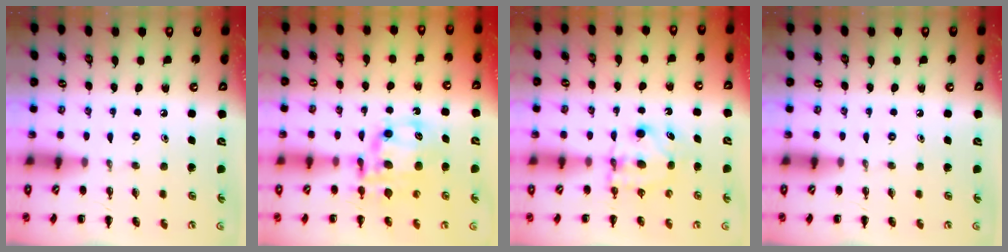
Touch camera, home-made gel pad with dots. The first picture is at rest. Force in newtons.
{"total": 11.9, "press": 11.5, "slide": 3.1}
{"total": 6.3, "press": 6.1, "slide": 1.3}
{"total": 0.0}